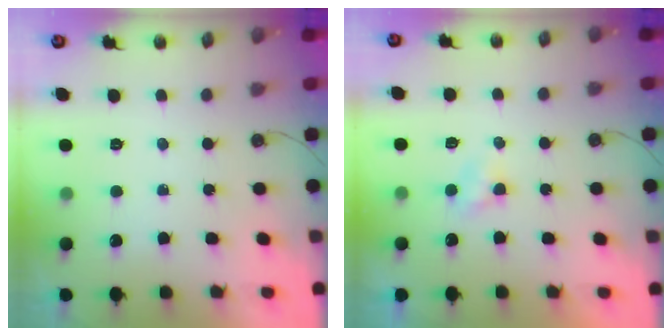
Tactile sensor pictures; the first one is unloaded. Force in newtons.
{"total": 3.7, "press": 3.7, "slide": 0.3}